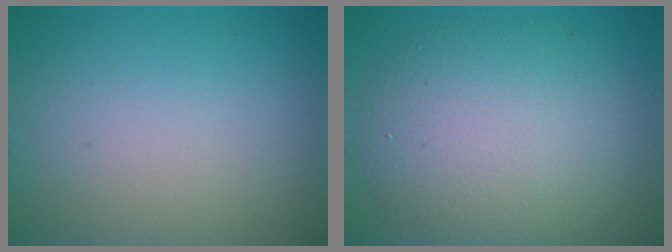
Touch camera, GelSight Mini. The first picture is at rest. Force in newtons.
{"total": 7.3, "press": 7.3, "slide": 0.4}